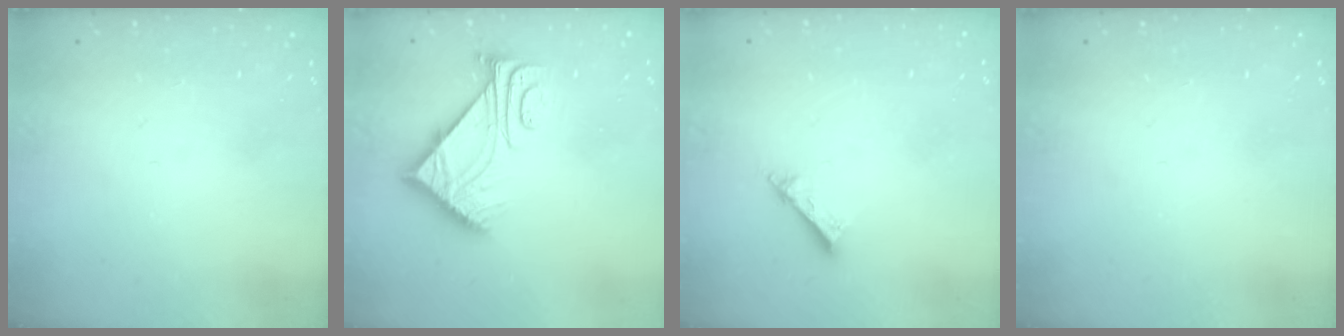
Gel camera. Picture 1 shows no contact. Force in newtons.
{"total": 7.6, "press": 7.6, "slide": 0.7}
{"total": 3.2, "press": 3.2, "slide": 0.2}
{"total": 0.0}